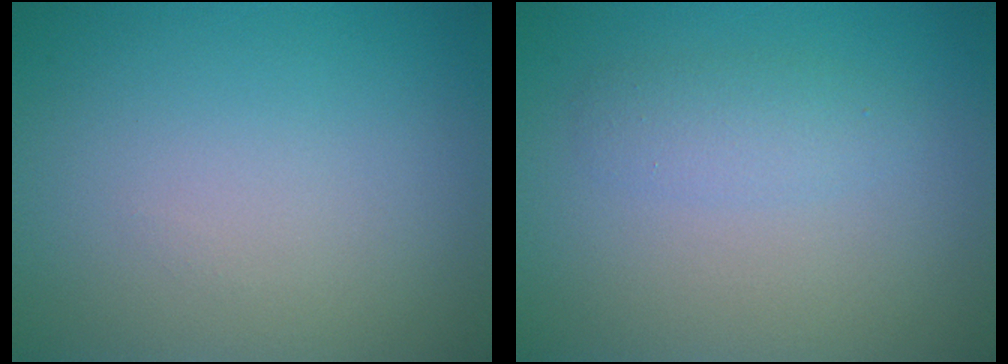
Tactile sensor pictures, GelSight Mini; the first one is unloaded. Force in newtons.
{"total": 1.7, "press": 1.7, "slide": 0.0}